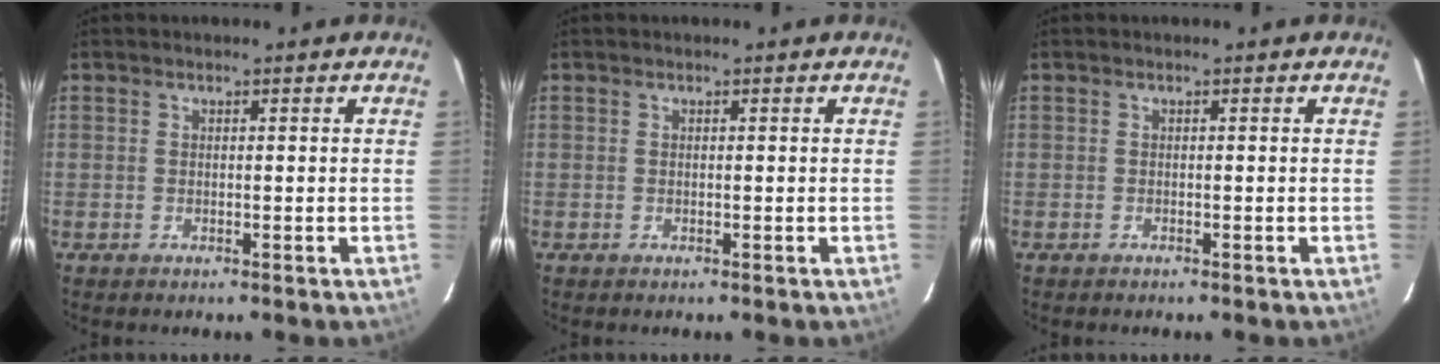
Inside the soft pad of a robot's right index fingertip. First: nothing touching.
{"total": 0.0}
{"total": 0.0}